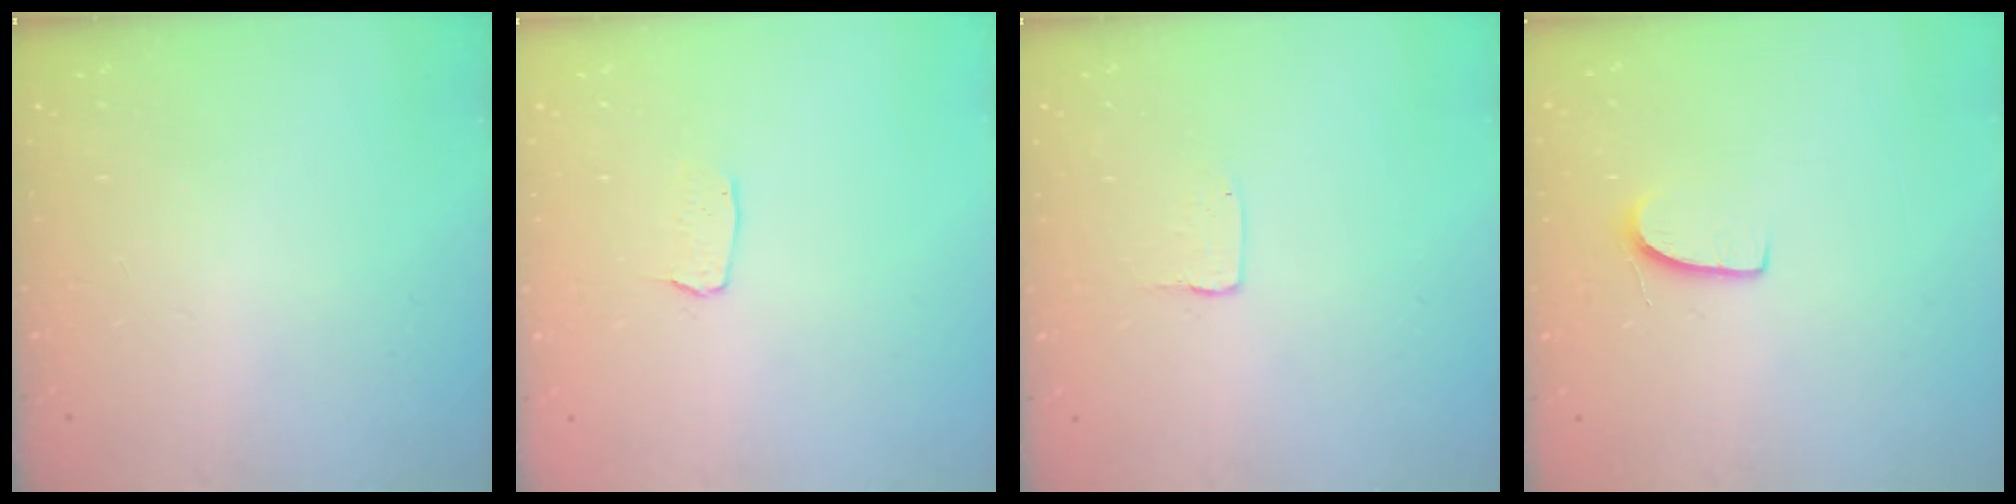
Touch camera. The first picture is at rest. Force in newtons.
{"total": 2.9, "press": 2.9, "slide": 0.2}
{"total": 2.0, "press": 2.0, "slide": 0.2}
{"total": 7.1, "press": 7.1, "slide": 0.5}